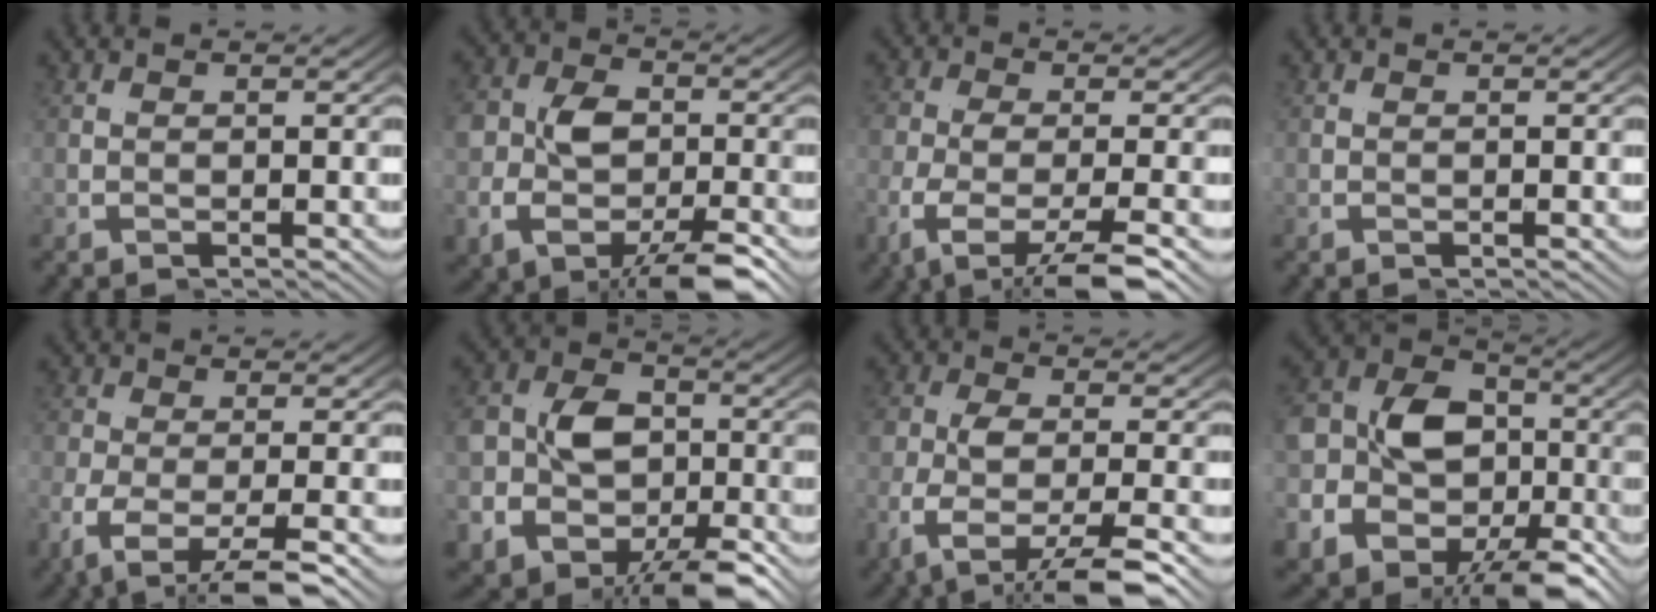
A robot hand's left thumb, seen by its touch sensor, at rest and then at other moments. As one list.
[{"total": 5.5, "force": [-1.5, 3.1, 4.4], "torque": [-0.091, -0.015, -0.016]}, {"total": 3.5, "force": [-1.8, -0.6, 3.0], "torque": [-0.065, 0.003, -0.033]}, {"total": 0.0}, {"total": 2.3, "force": [-1.1, -1.0, 1.8], "torque": [-0.040, 0.002, -0.021]}, {"total": 11.4, "force": [-2.3, 8.2, 7.6], "torque": [-0.128, -0.023, -0.033]}, {"total": 4.1, "force": [-2.3, -0.5, 3.3], "torque": [-0.073, 0.004, -0.041]}, {"total": 15.5, "force": [-2.1, 10.4, 11.3], "torque": [-0.202, -0.024, -0.027]}]